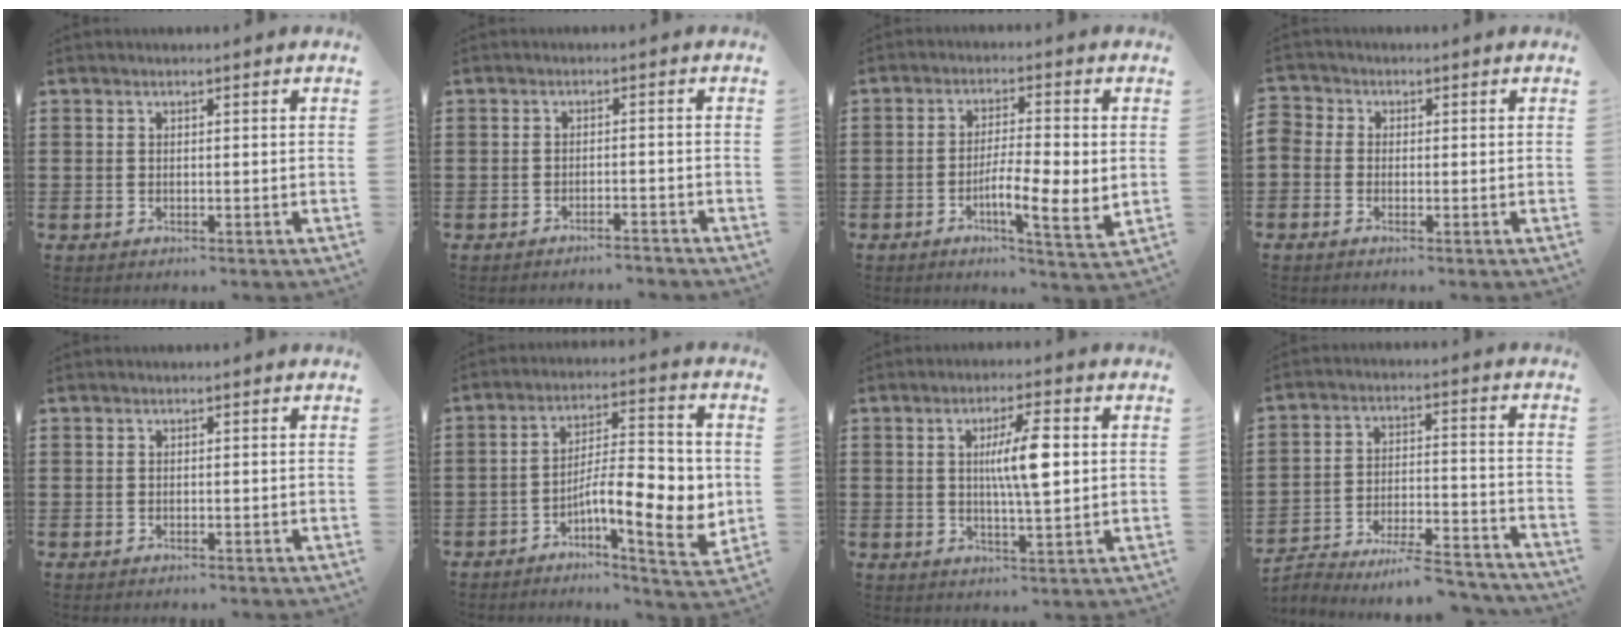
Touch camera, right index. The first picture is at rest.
{"total": 1.9, "force": [-1.9, -0.2, 0.3], "torque": [-0.008, 0.001, -0.039]}
{"total": 6.7, "force": [-1.2, 1.4, 6.4], "torque": [-0.109, -0.012, -0.024]}
{"total": 1.4, "force": [-0.8, 1.1, 0.3], "torque": [-0.010, 0.006, -0.018]}
{"total": 0.0}
{"total": 11.2, "force": [-2.5, 3.7, 10.3], "torque": [-0.157, -0.012, -0.045]}
{"total": 7.4, "force": [1.1, 1.4, 7.1], "torque": [-0.135, 0.006, 0.015]}
{"total": 6.2, "force": [-5.8, 0.5, 2.3], "torque": [-0.036, 0.004, -0.114]}